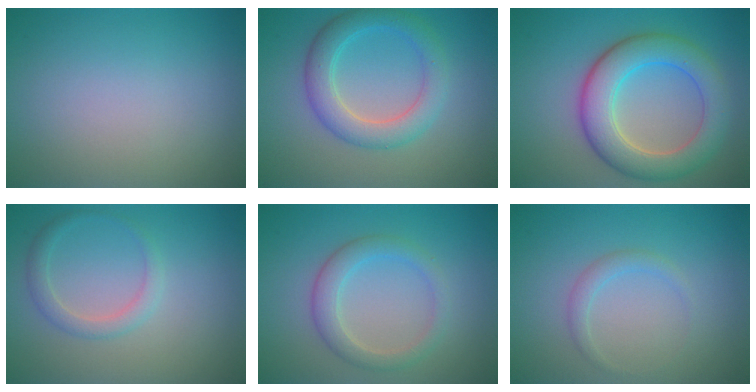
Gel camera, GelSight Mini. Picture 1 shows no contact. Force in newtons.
{"total": 4.5, "press": 4.5, "slide": 0.1}
{"total": 6.9, "press": 6.9, "slide": 0.1}
{"total": 1.9, "press": 1.9, "slide": 0.1}
{"total": 2.9, "press": 2.9, "slide": 0.2}
{"total": 1.3, "press": 1.3, "slide": 0.1}